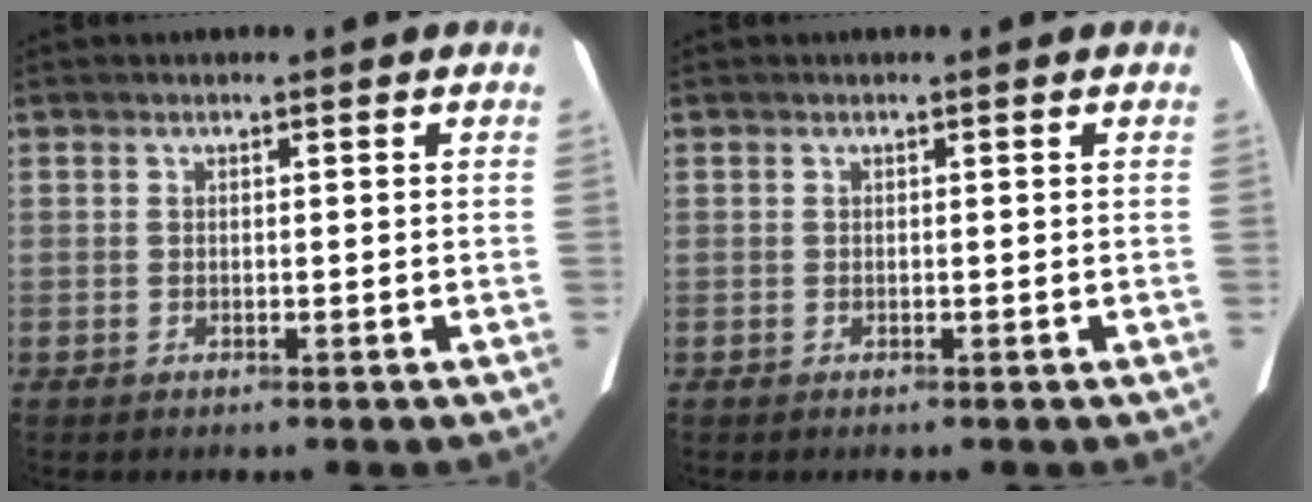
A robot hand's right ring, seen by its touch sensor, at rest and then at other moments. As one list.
[{"total": 0.0}]